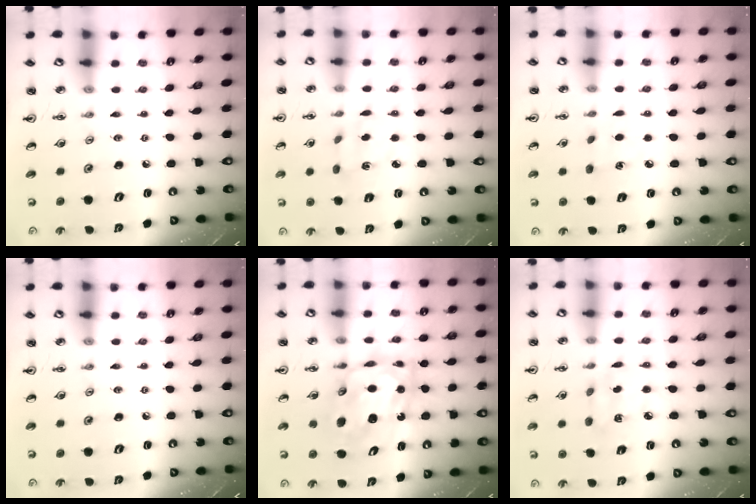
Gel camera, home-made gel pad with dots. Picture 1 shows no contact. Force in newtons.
{"total": 2.9, "press": 2.8, "slide": 0.7}
{"total": 4.7, "press": 4.6, "slide": 0.5}
{"total": 0.0}
{"total": 10.7, "press": 10.6, "slide": 1.1}
{"total": 4.3, "press": 4.3, "slide": 0.1}